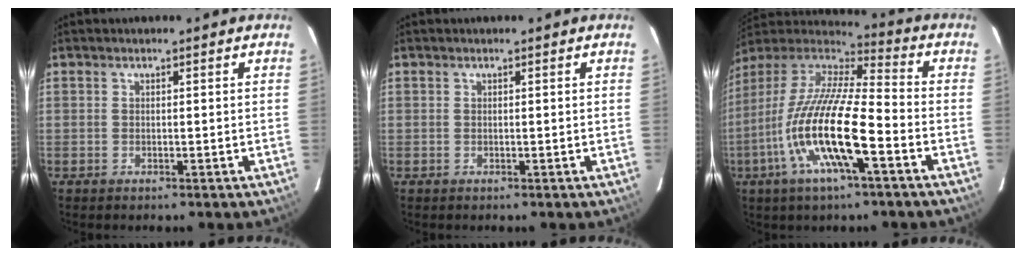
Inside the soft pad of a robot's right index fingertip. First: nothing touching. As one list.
[{"total": 0.0}, {"total": 19.4, "force": [-7.0, 4.1, 17.6], "torque": [-0.335, -0.027, -0.142]}]